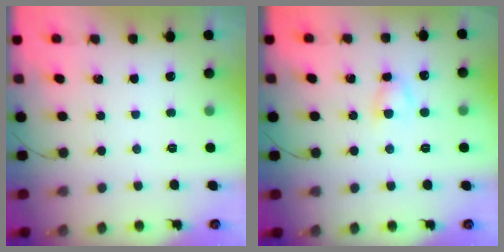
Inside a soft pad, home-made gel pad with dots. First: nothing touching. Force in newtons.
{"total": 3.7, "press": 3.6, "slide": 0.7}